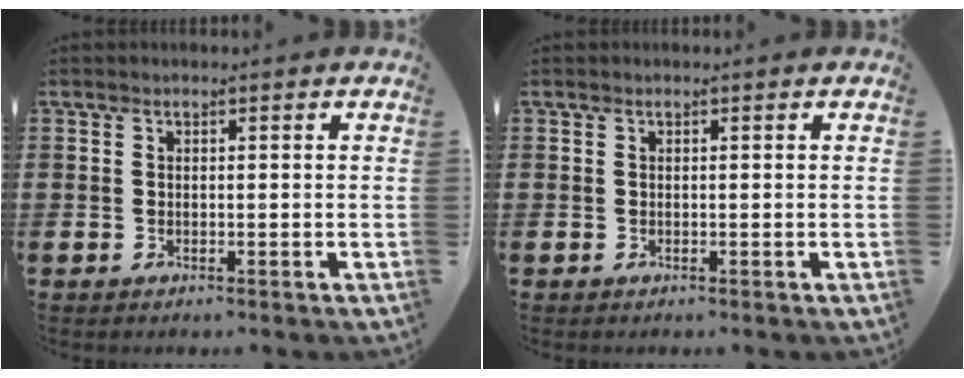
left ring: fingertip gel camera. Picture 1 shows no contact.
{"total": 0.0}